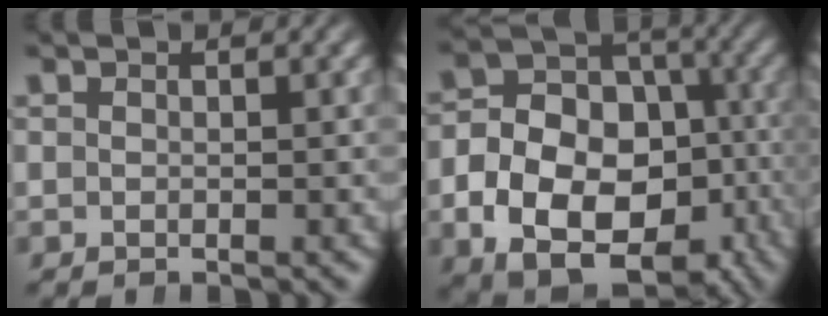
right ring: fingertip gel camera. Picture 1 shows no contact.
{"total": 16.4, "force": [-5.0, 12.6, 9.2], "torque": [-0.182, -0.056, -0.073]}